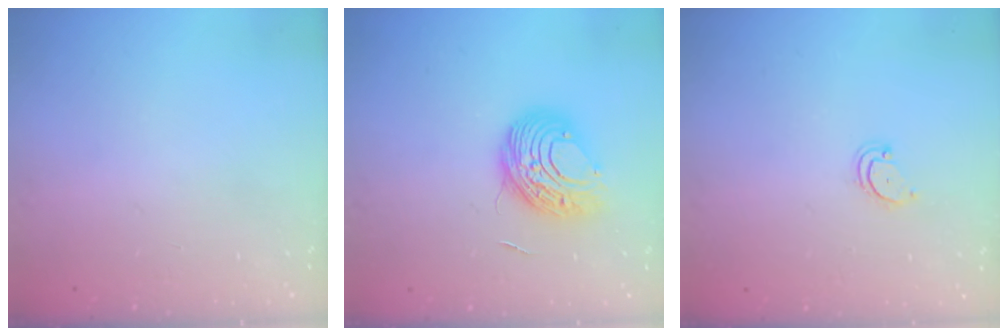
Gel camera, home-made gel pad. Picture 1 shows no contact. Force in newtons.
{"total": 9.4, "press": 9.4, "slide": 0.8}
{"total": 3.2, "press": 3.2, "slide": 0.3}